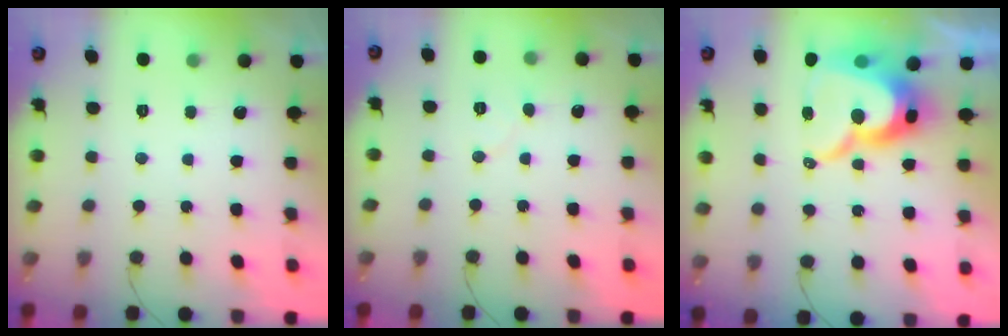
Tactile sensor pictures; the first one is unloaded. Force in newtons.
{"total": 3.8, "press": 3.8, "slide": 0.4}
{"total": 17.9, "press": 17.8, "slide": 1.5}